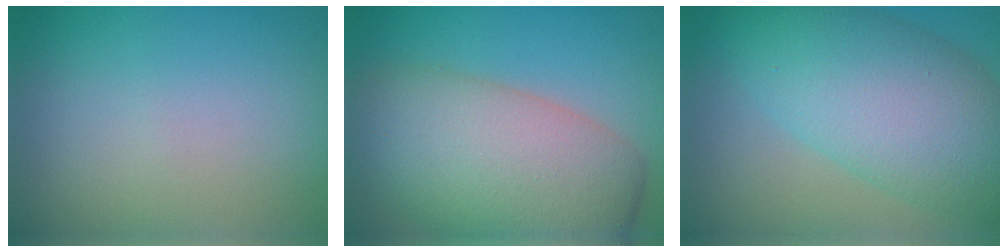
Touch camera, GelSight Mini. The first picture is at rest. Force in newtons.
{"total": 10.8, "press": 10.8, "slide": 0.4}
{"total": 9.8, "press": 9.8, "slide": 0.2}